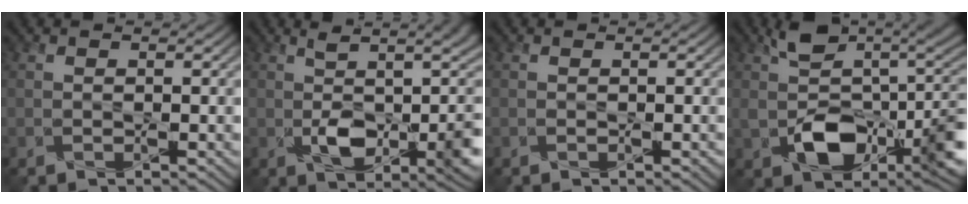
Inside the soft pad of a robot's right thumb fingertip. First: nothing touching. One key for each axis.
{"total": 9.9, "fx": 0.3, "fy": 4.0, "fz": 9.1, "tx": -0.150, "ty": -0.014, "tz": 0.014}
{"total": 0.6, "fx": -0.2, "fy": 0.2, "fz": 0.5, "tx": -0.008, "ty": -0.002, "tz": -0.001}
{"total": 12.5, "fx": -2.0, "fy": 7.3, "fz": 9.9, "tx": -0.166, "ty": -0.018, "tz": -0.029}